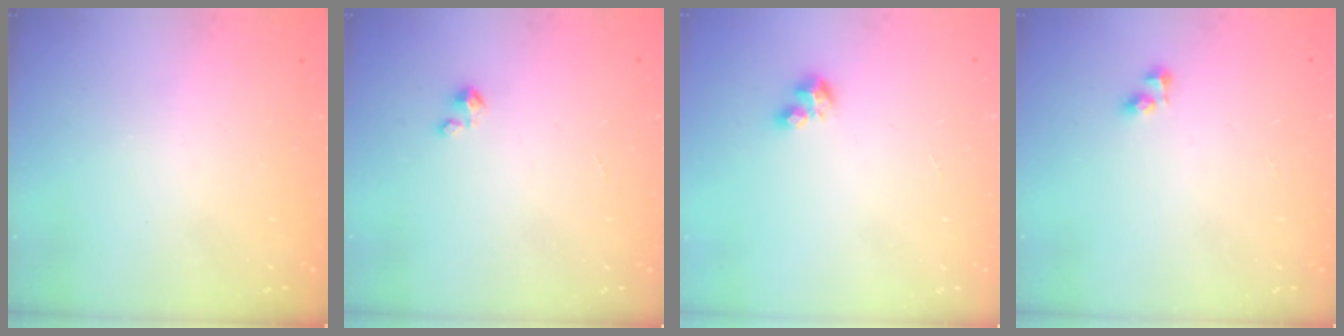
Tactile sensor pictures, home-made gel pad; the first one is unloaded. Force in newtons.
{"total": 1.5, "press": 1.5, "slide": 0.1}
{"total": 2.8, "press": 2.8, "slide": 0.2}
{"total": 3.9, "press": 3.9, "slide": 0.6}